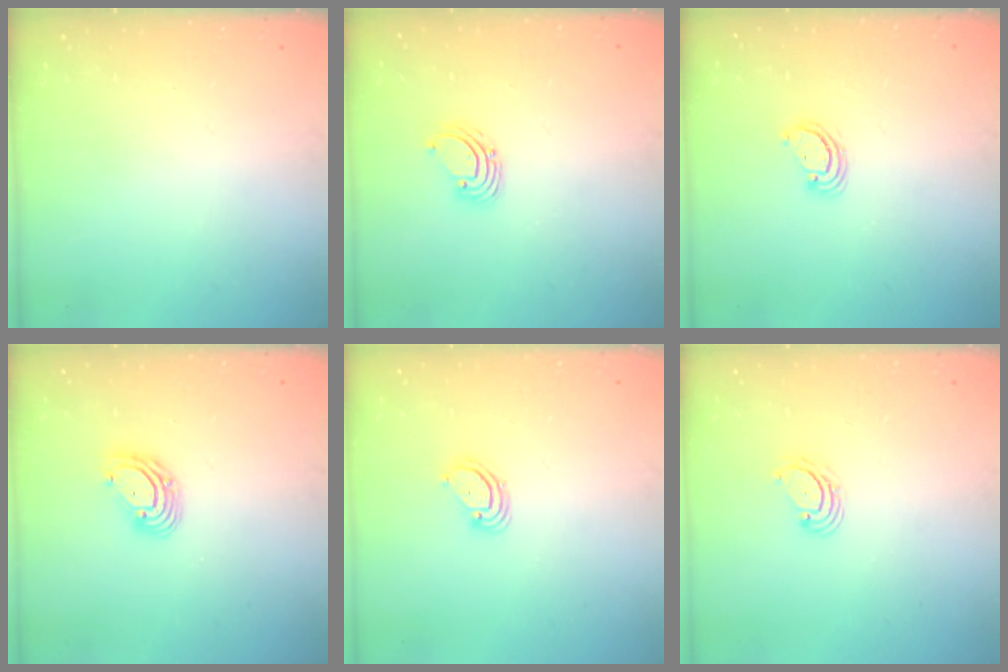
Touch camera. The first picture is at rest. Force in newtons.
{"total": 2.2, "press": 2.2, "slide": 0.2}
{"total": 2.9, "press": 2.9, "slide": 0.3}
{"total": 7.5, "press": 7.3, "slide": 1.3}
{"total": 3.8, "press": 3.8, "slide": 0.3}
{"total": 4.0, "press": 4.0, "slide": 0.5}